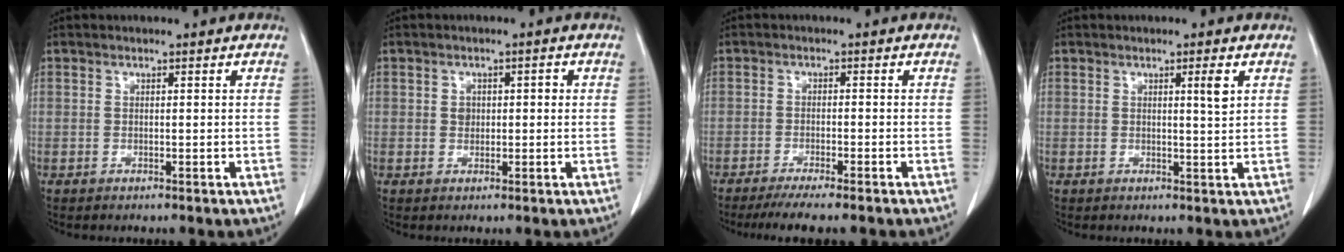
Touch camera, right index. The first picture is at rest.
{"total": 2.1, "force": [0.2, 1.6, 1.4], "torque": [-0.023, 0.013, 0.006]}
{"total": 6.5, "force": [-5.4, 0.1, 3.7], "torque": [-0.047, -0.013, -0.085]}
{"total": 2.3, "force": [0.9, -0.2, 2.1], "torque": [-0.034, -0.004, 0.014]}